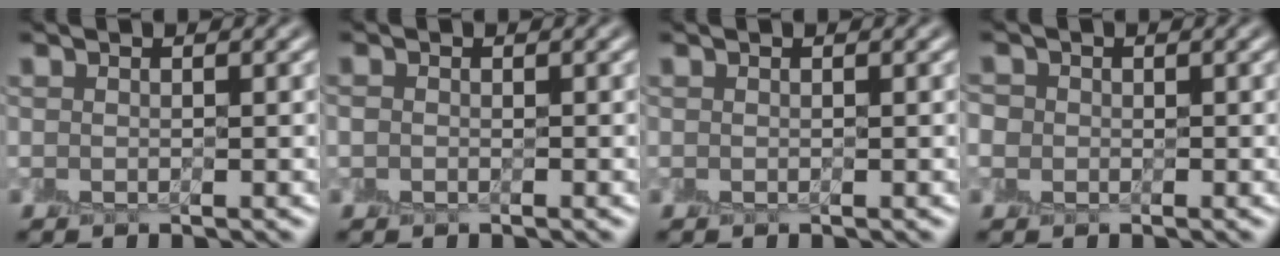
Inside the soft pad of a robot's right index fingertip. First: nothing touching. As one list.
[{"total": 0.6, "force": [0.0, 0.5, 0.2], "torque": [-0.006, 0.002, 0.001]}, {"total": 0.0}, {"total": 1.7, "force": [-0.2, 1.6, 0.3], "torque": [-0.006, 0.003, -0.007]}]